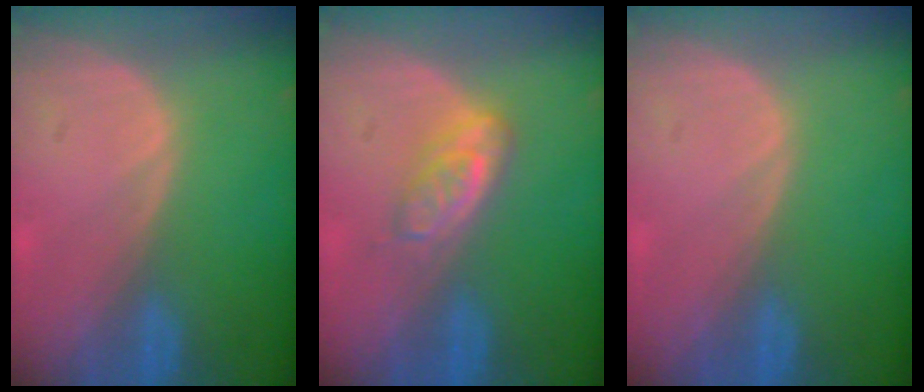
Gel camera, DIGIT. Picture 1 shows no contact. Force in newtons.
{"total": 4.9, "press": 4.3, "slide": 2.4}
{"total": 0.0}